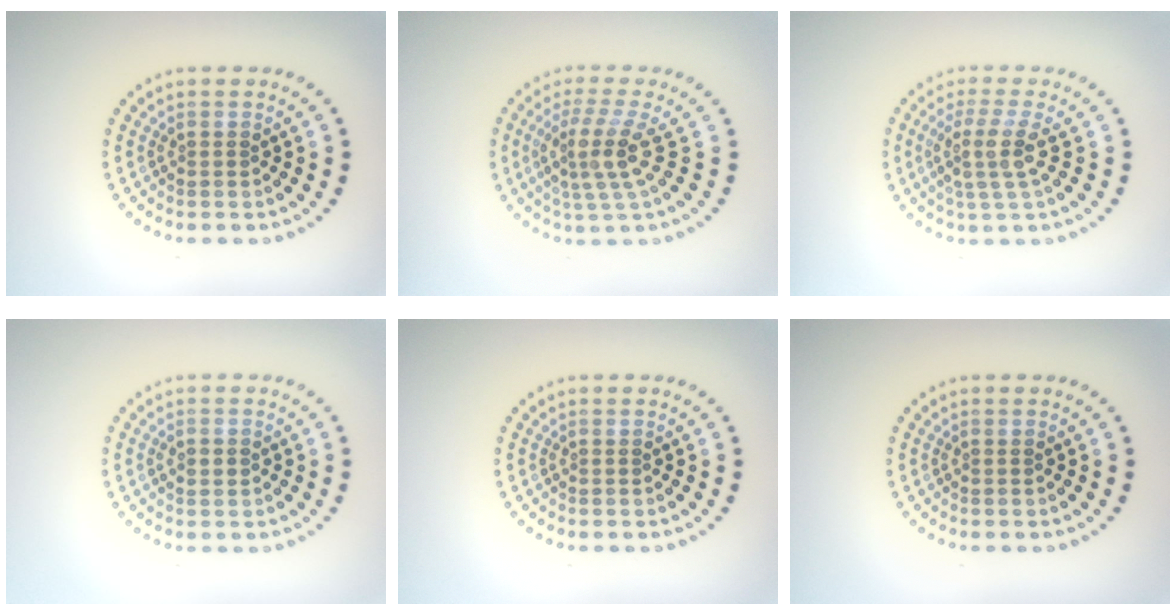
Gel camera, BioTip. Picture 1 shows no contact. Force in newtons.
{"total": 3.7, "press": 2.7, "slide": 2.6}
{"total": 3.5, "press": 2.7, "slide": 2.2}
{"total": 1.6, "press": 1.6, "slide": 0.2}
{"total": 0.0}
{"total": 0.0}